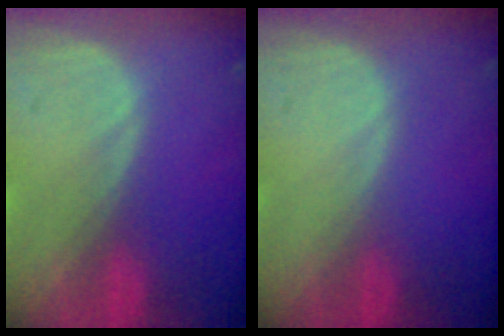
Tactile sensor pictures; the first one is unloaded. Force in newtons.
{"total": 0.0}